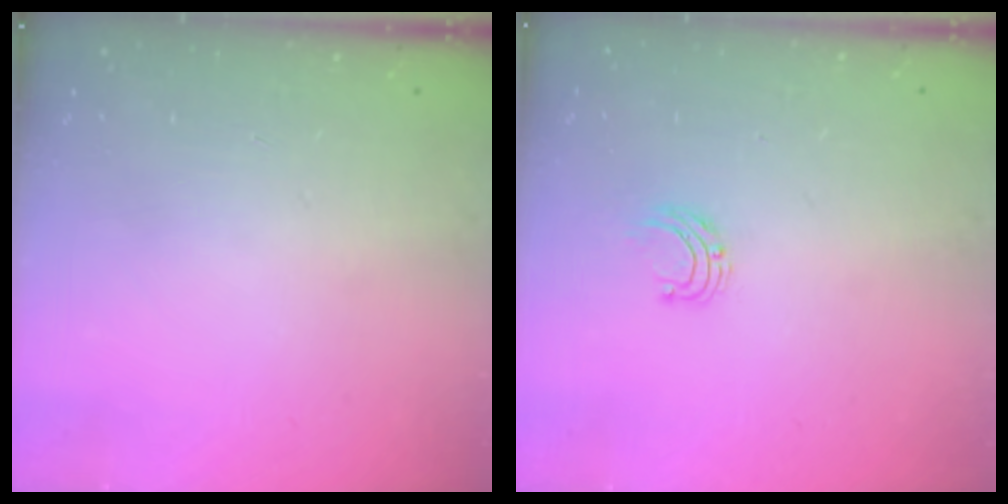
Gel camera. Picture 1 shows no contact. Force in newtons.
{"total": 4.6, "press": 4.6, "slide": 0.5}